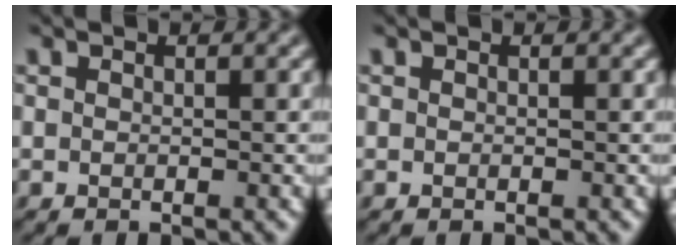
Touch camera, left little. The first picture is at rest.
{"total": 0.0}